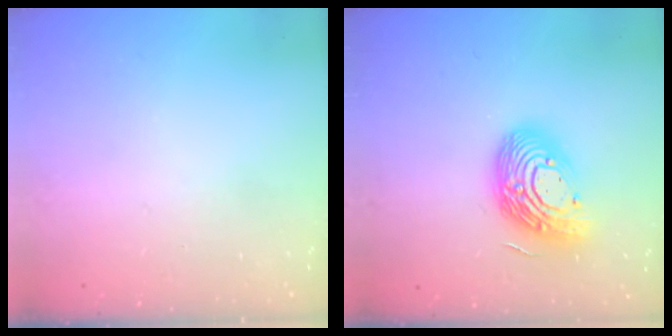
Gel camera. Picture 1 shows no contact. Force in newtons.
{"total": 17.0, "press": 16.9, "slide": 1.3}